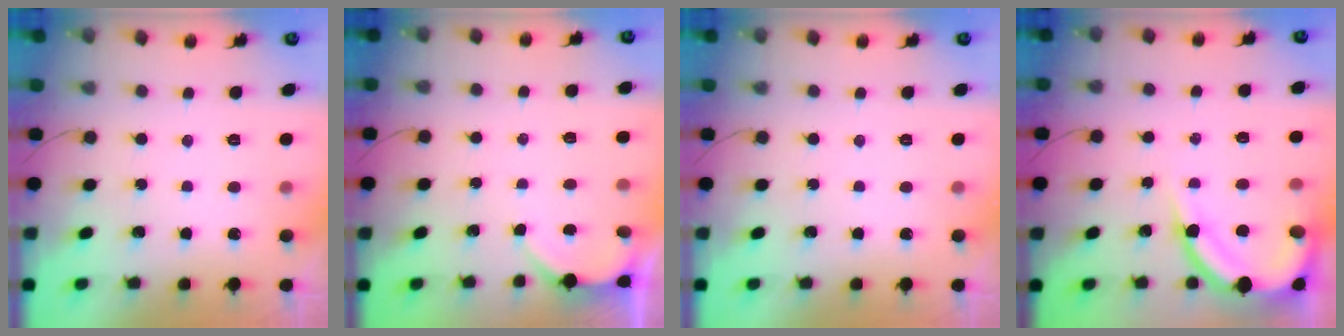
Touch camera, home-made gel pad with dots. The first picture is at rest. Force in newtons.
{"total": 2.3, "press": 2.3, "slide": 0.3}
{"total": 0.0}
{"total": 10.6, "press": 10.6, "slide": 0.8}